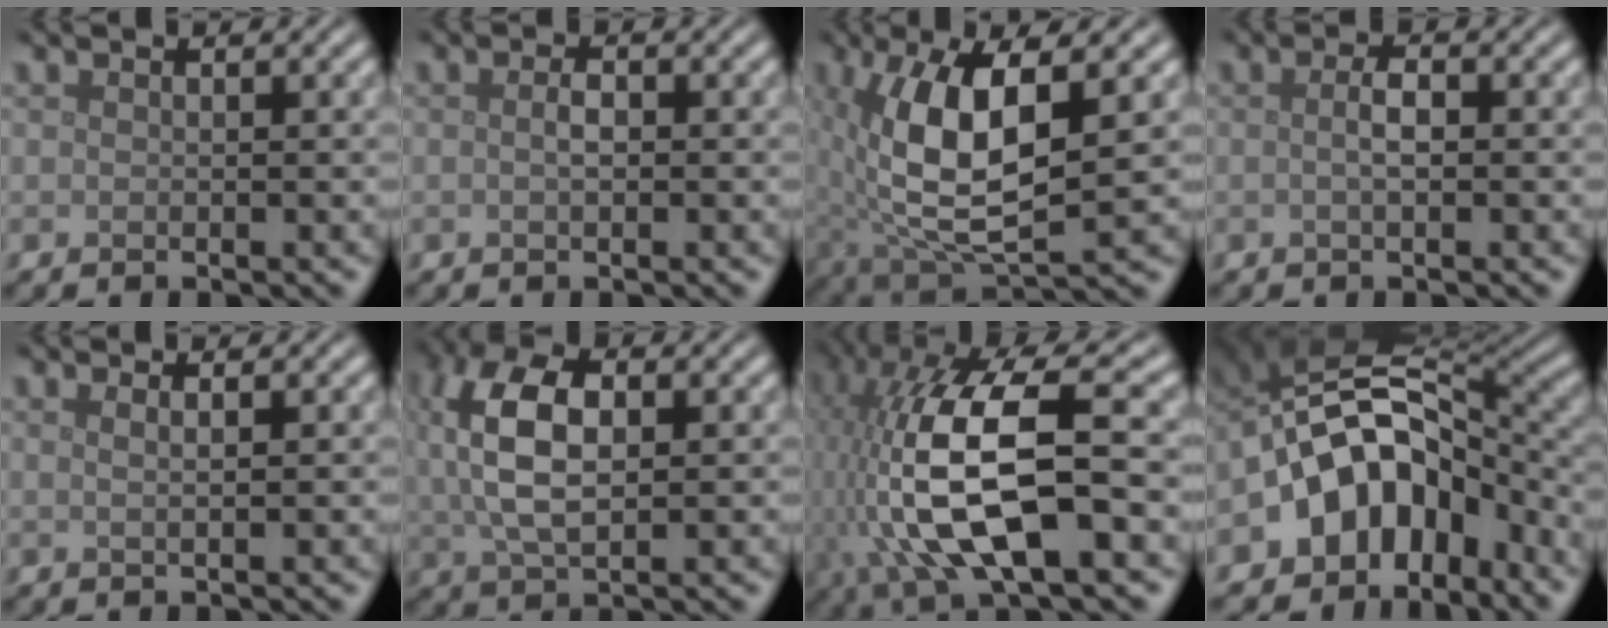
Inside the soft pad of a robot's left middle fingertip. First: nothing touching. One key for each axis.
{"total": 1.2, "fx": -0.1, "fy": 0.5, "fz": 1.1, "tx": -0.023, "ty": 0.001, "tz": -0.002}
{"total": 9.9, "fx": 1.5, "fy": 4.2, "fz": 8.8, "tx": -0.176, "ty": -0.011, "tz": 0.032}
{"total": 1.7, "fx": -0.1, "fy": 0.6, "fz": 1.6, "tx": -0.032, "ty": 0.003, "tz": -0.002}
{"total": 1.6, "fx": 0.7, "fy": 0.7, "fz": 1.2, "tx": -0.004, "ty": -0.002, "tz": -0.003}
{"total": 8.6, "fx": 1.6, "fy": 4.7, "fz": 6.9, "tx": -0.163, "ty": 0.009, "tz": 0.026}
{"total": 14.1, "fx": -1.4, "fy": 5.8, "fz": 12.8, "tx": -0.270, "ty": 0.000, "tz": -0.029}
{"total": 10.8, "fx": -4.6, "fy": 7.6, "fz": 6.1, "tx": -0.086, "ty": 0.006, "tz": -0.095}